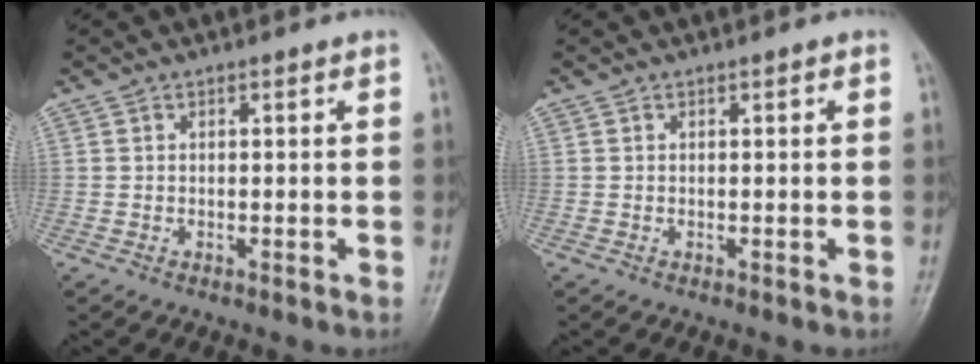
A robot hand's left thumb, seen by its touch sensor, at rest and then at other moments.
{"total": 0.0}